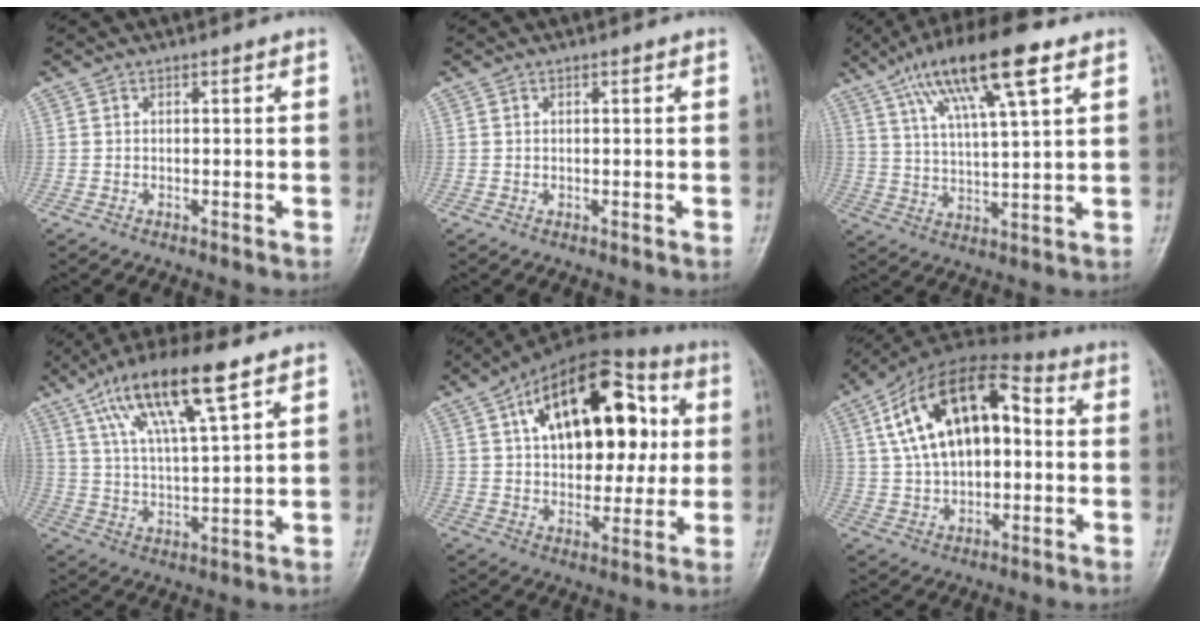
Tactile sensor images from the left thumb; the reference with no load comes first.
{"total": 0.0}
{"total": 16.0, "force": [8.5, 3.5, 13.1], "torque": [-0.229, -0.010, 0.152]}
{"total": 15.5, "force": [8.5, 3.6, 12.5], "torque": [-0.225, -0.016, 0.159]}
{"total": 24.1, "force": [6.5, 13.8, 18.7], "torque": [-0.249, 0.015, 0.095]}
{"total": 19.5, "force": [3.6, 10.8, 15.8], "torque": [-0.256, 0.029, 0.051]}